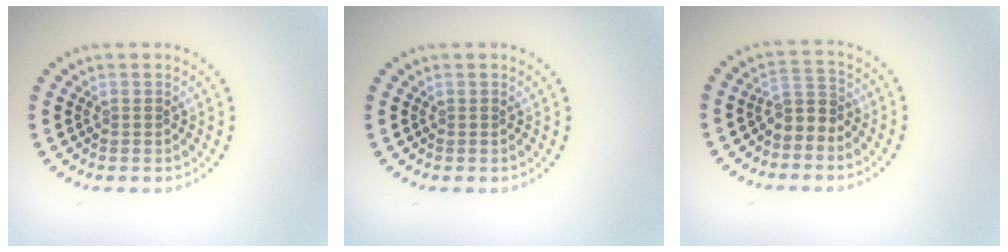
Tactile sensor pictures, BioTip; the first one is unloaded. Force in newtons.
{"total": 0.0}
{"total": 2.1, "press": 1.5, "slide": 1.4}